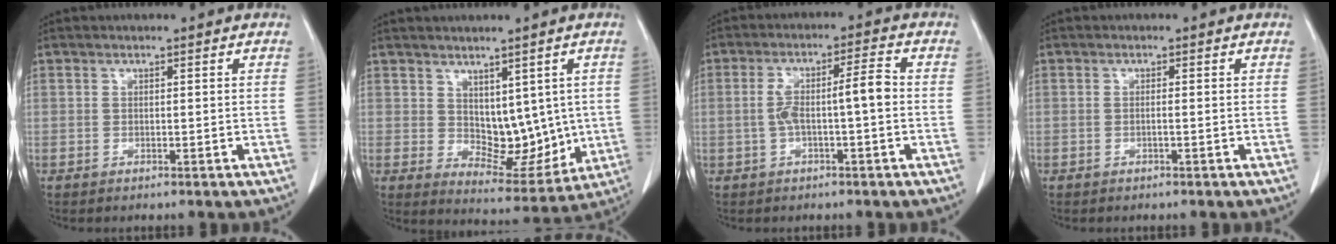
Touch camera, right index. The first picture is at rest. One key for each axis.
{"total": 9.1, "fx": 1.3, "fy": 5.6, "fz": 7.1, "tx": -0.086, "ty": -0.005, "tz": 0.043}
{"total": 6.5, "fx": -0.6, "fy": 0.9, "fz": 6.4, "tx": -0.122, "ty": 0.023, "tz": -0.009}
{"total": 0.7, "fx": -0.1, "fy": 0.0, "fz": 0.6, "tx": -0.012, "ty": 0.000, "tz": -0.002}